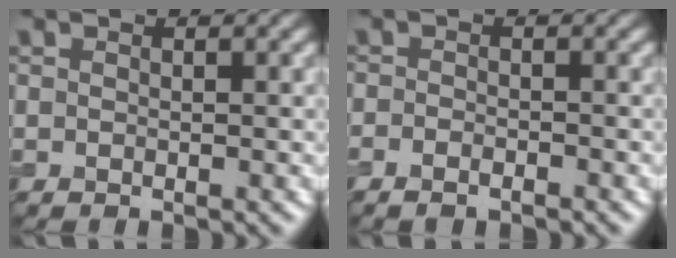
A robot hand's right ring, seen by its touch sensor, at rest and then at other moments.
{"total": 1.3, "force": [-1.2, 0.3, 0.5], "torque": [-0.011, -0.002, -0.026]}